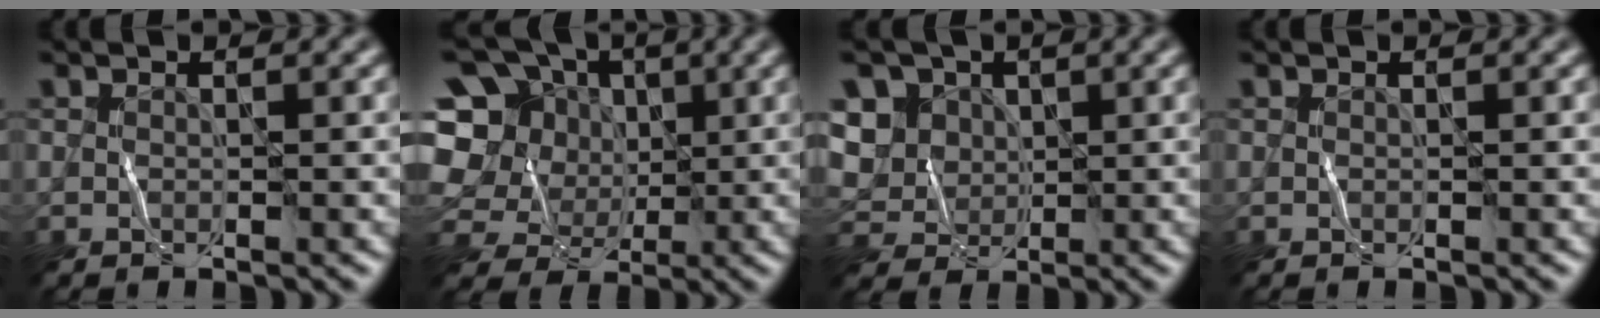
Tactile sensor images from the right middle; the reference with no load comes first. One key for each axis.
{"total": 13.1, "fx": 0.3, "fy": 11.8, "fz": 5.6, "tx": -0.158, "ty": 0.026, "tz": -0.016}
{"total": 6.4, "fx": 1.9, "fy": 5.4, "fz": 2.8, "tx": -0.068, "ty": 0.017, "tz": 0.024}
{"total": 0.0}